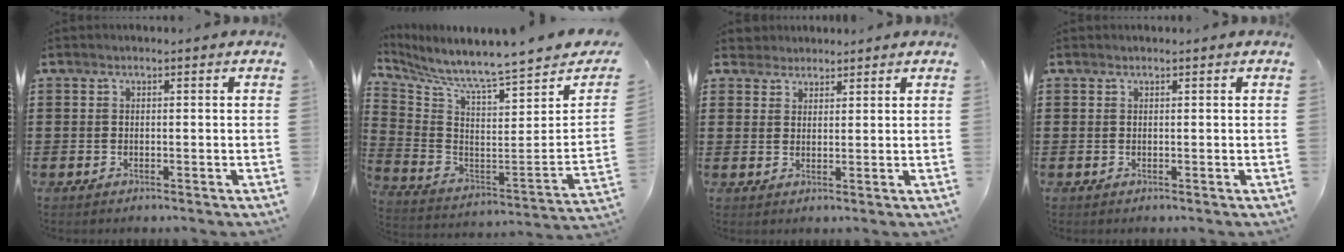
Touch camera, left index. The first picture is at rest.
{"total": 5.1, "force": [4.7, -1.2, 1.6], "torque": [-0.063, -0.070, 0.069]}
{"total": 2.6, "force": [2.3, 1.1, -0.4], "torque": [-0.001, 0.005, 0.044]}
{"total": 0.0}